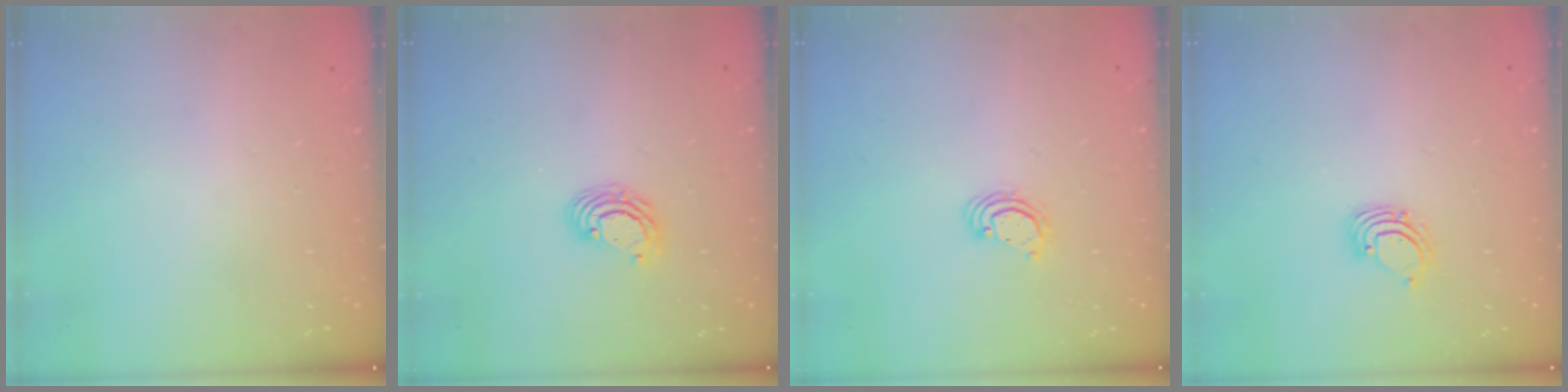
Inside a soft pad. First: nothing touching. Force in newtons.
{"total": 4.9, "press": 4.8, "slide": 0.2}
{"total": 2.2, "press": 2.2, "slide": 0.2}
{"total": 2.6, "press": 2.6, "slide": 0.2}